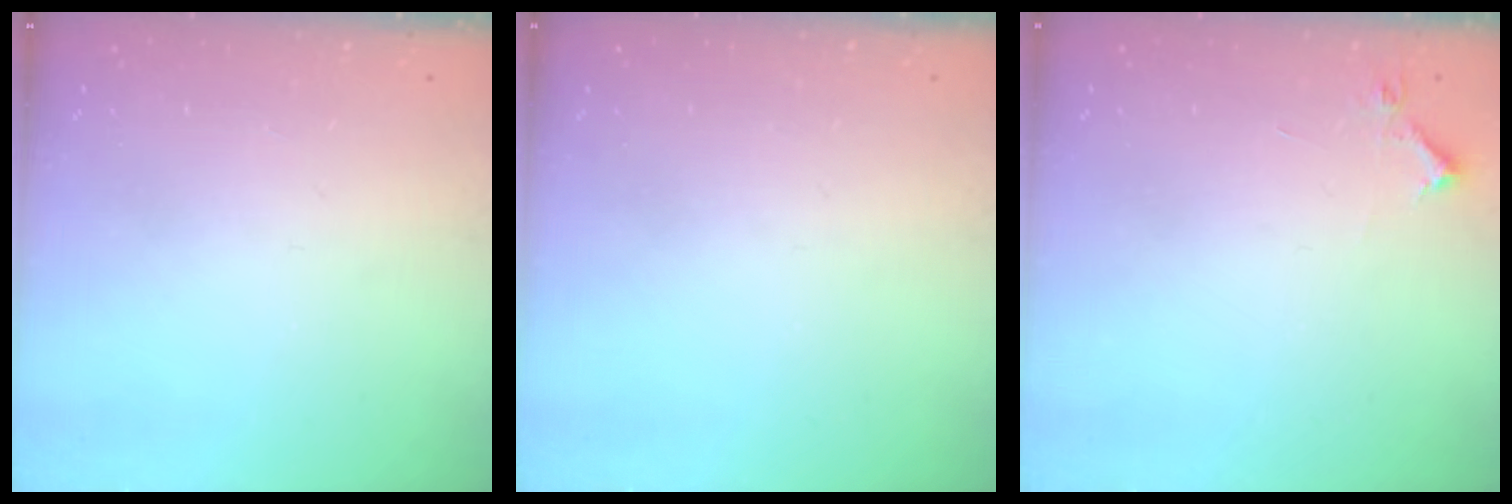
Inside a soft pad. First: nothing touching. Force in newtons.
{"total": 0.0}
{"total": 3.9, "press": 3.8, "slide": 0.6}